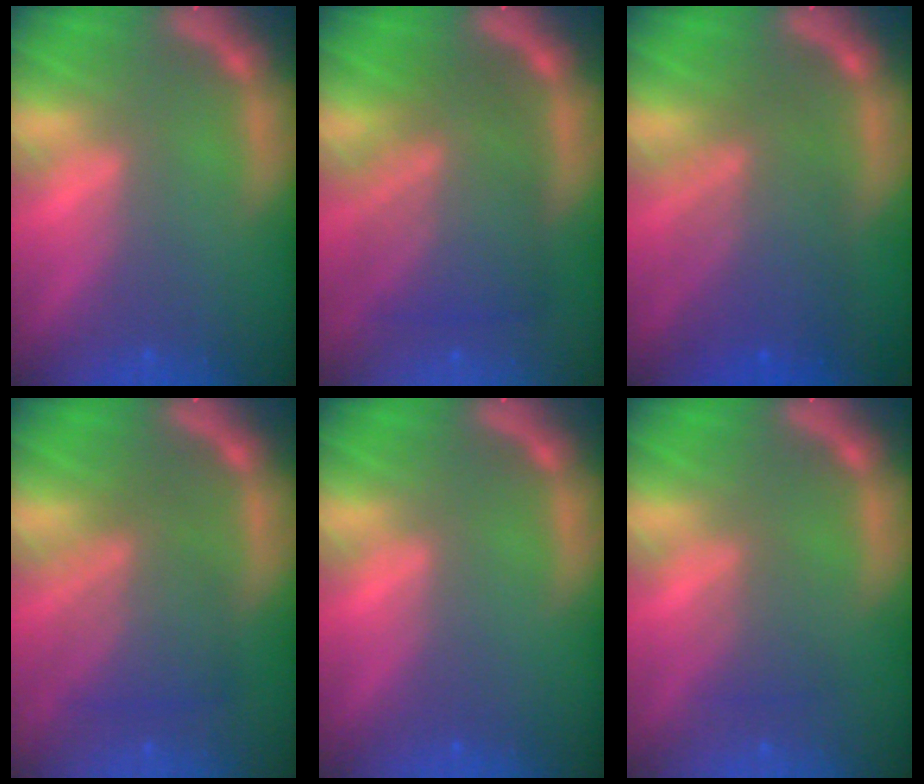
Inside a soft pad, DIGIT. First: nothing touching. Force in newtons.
{"total": 8.1}
{"total": 7.0}
{"total": 5.5}
{"total": 0.0}
{"total": 2.0}